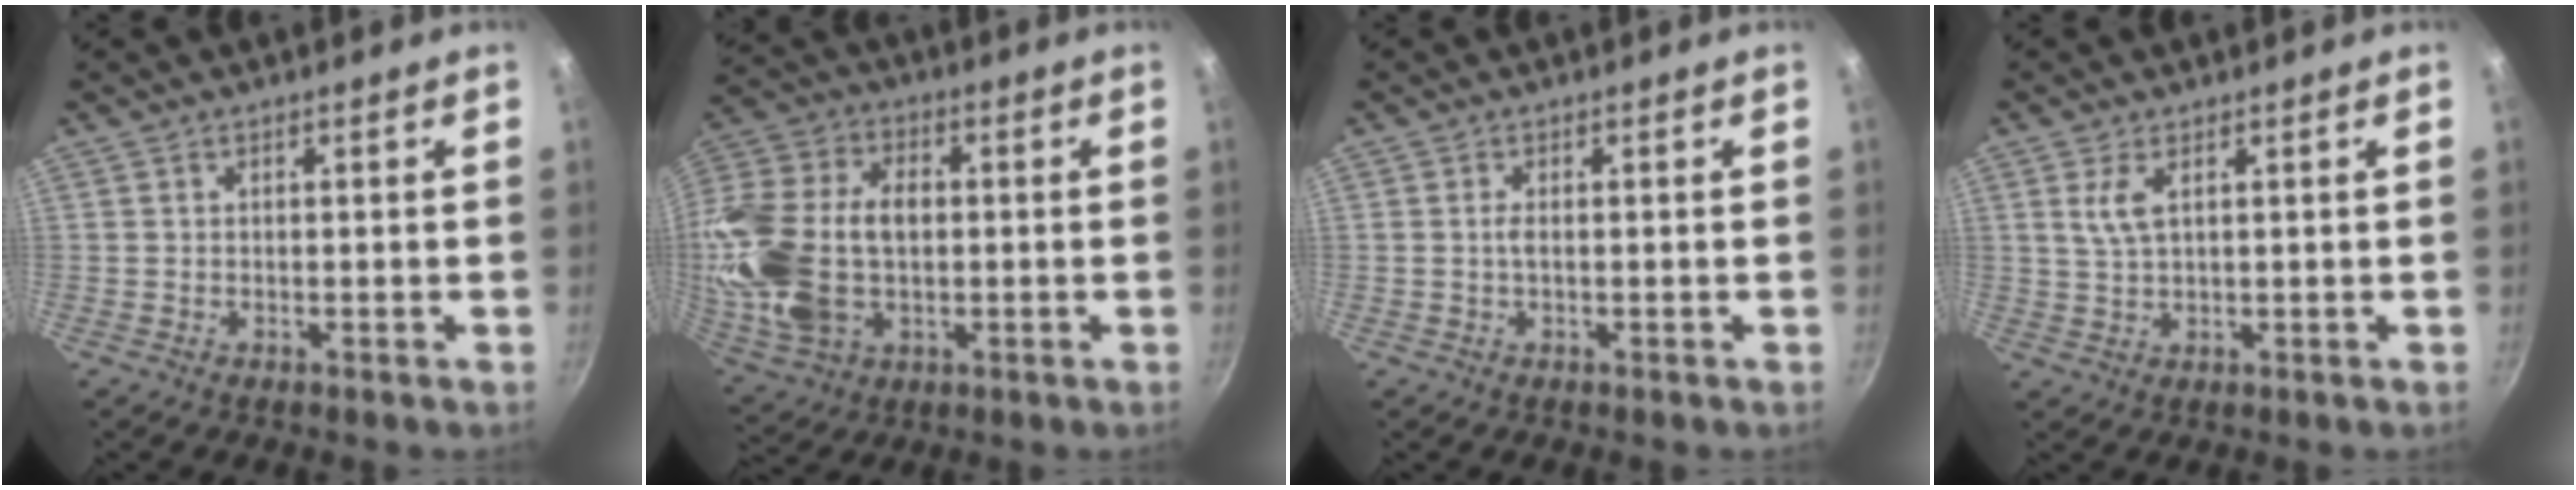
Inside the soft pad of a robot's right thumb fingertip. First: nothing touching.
{"total": 21.2, "force": [-0.5, 14.3, 15.7], "torque": [-0.307, 0.026, -0.006]}
{"total": 1.1, "force": [-0.1, 0.4, 1.0], "torque": [-0.022, 0.002, -0.003]}
{"total": 3.8, "force": [1.4, 1.6, 3.1], "torque": [-0.065, -0.007, 0.030]}